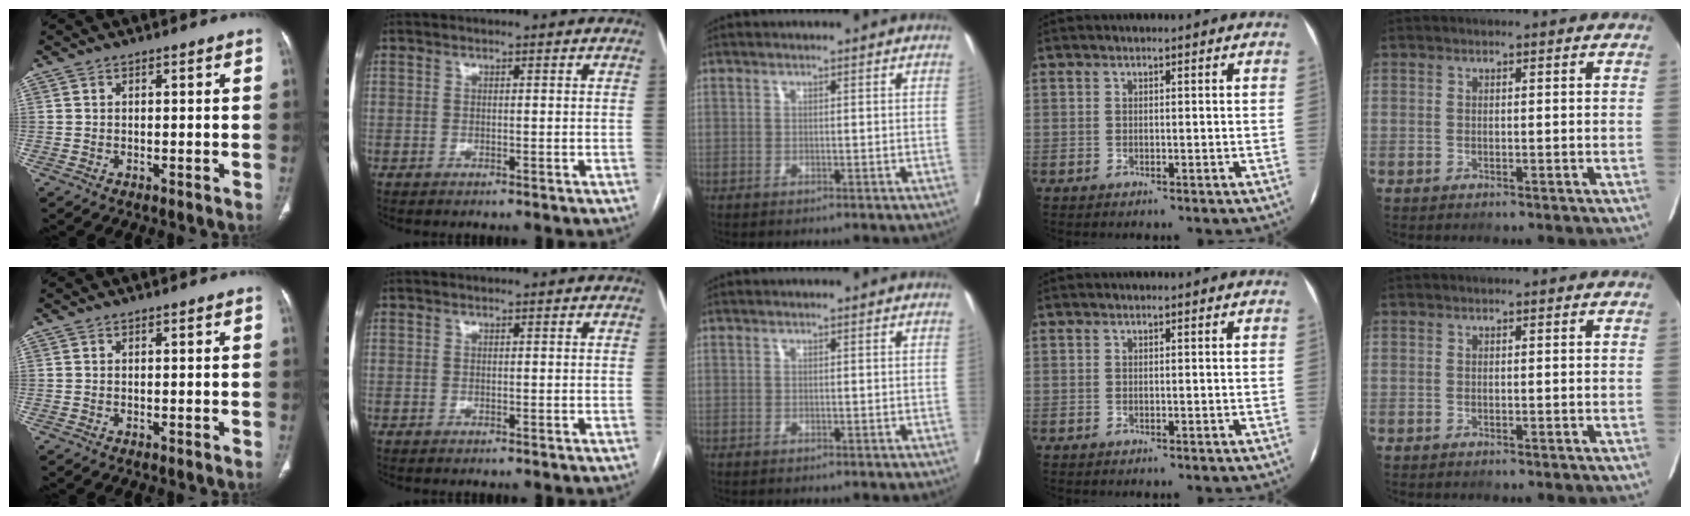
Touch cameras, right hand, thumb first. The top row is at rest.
{}